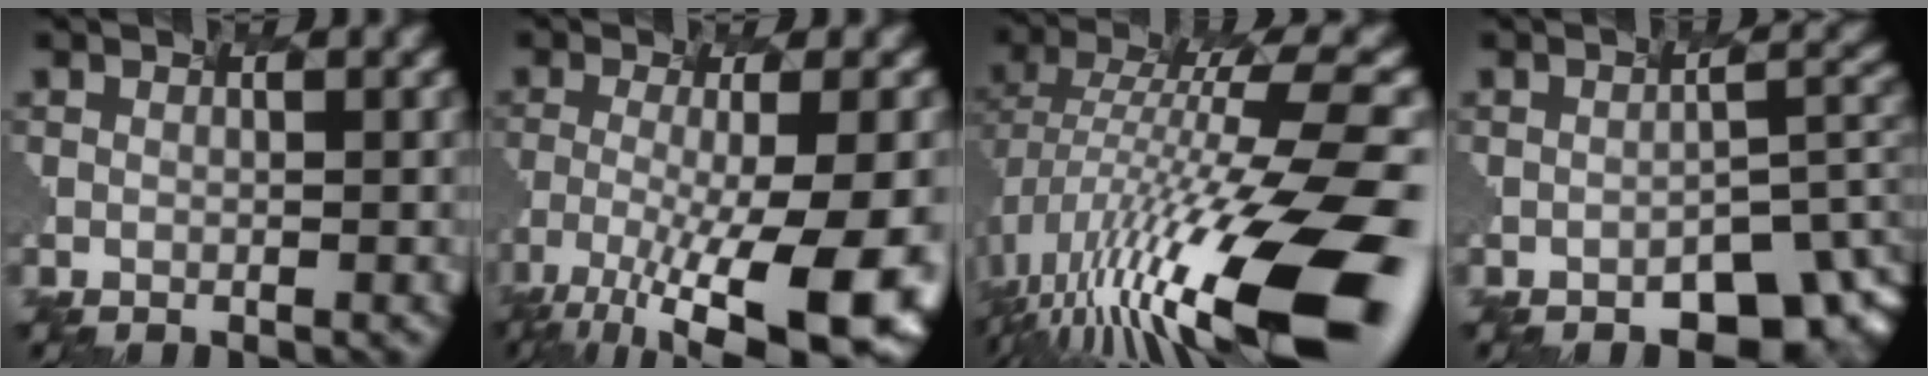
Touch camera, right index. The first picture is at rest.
{"total": 12.5, "force": [-7.1, 2.8, 9.9], "torque": [-0.199, -0.021, -0.093]}
{"total": 15.7, "force": [-5.7, 3.5, 14.2], "torque": [-0.259, 0.030, -0.087]}
{"total": 5.2, "force": [-3.5, 2.0, 3.3], "torque": [-0.053, -0.007, -0.026]}